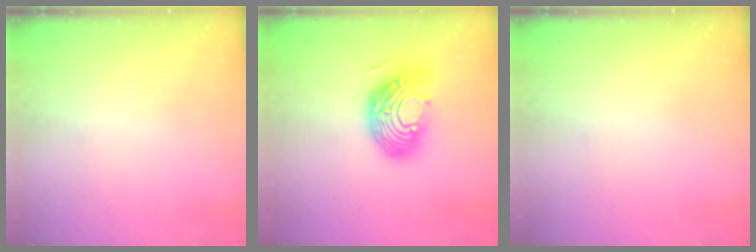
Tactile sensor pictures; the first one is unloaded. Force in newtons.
{"total": 15.1, "press": 15.0, "slide": 1.9}
{"total": 0.0}